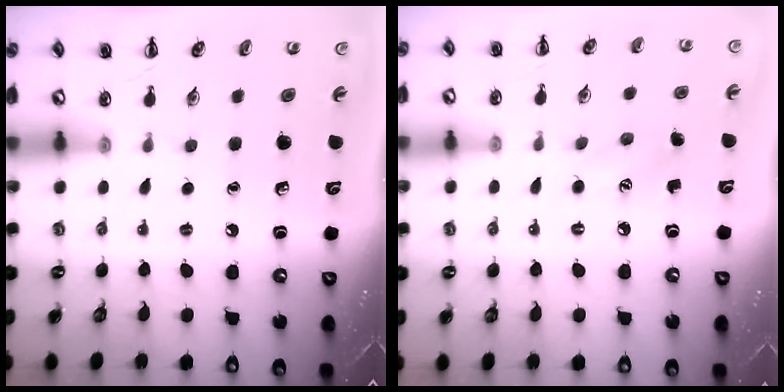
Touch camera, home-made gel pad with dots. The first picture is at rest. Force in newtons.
{"total": 5.2, "press": 5.0, "slide": 1.3}